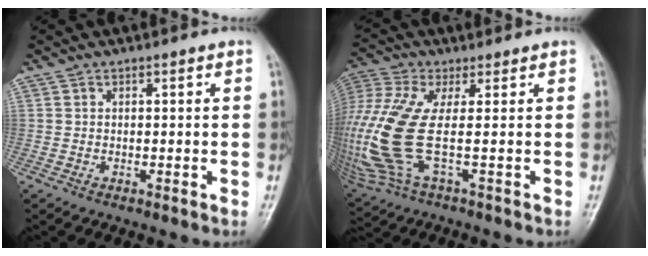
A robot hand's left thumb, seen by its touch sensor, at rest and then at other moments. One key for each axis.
{"total": 17.2, "fx": -1.2, "fy": 5.4, "fz": 16.2, "tx": -0.428, "ty": -0.004, "tz": -0.024}